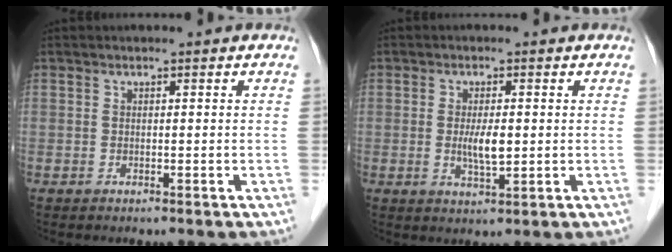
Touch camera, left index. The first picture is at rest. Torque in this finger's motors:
{"motor_torque": [0.52, 0.24, 0.12, 0.03]}